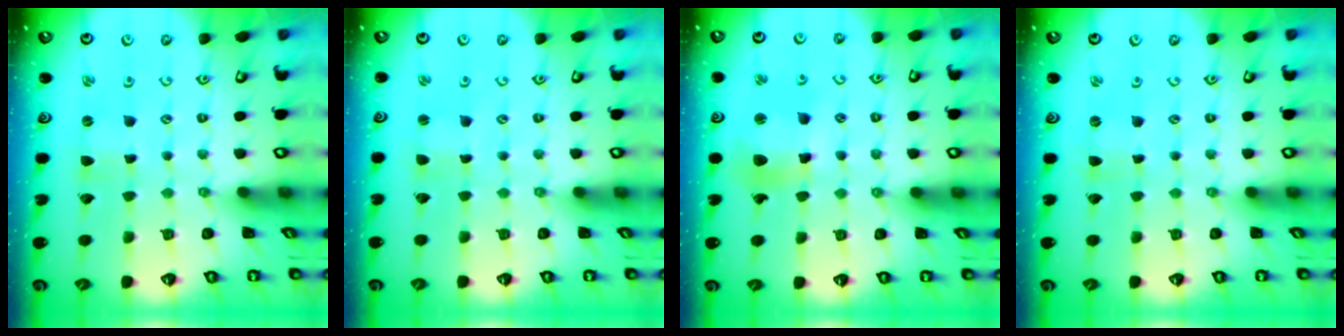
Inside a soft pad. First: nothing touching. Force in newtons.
{"total": 0.8, "press": 0.8, "slide": 0.0}
{"total": 10.2, "press": 10.1, "slide": 1.6}
{"total": 0.0}